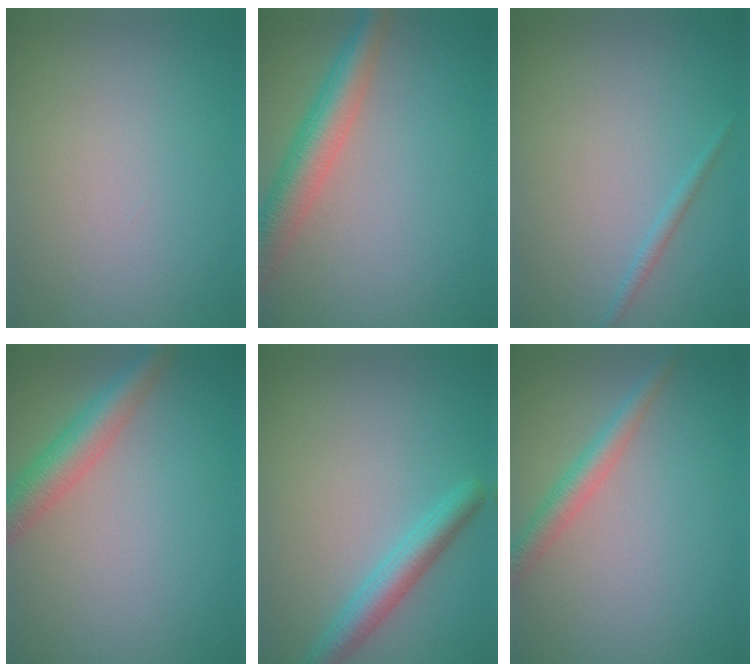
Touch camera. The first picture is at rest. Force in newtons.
{"total": 5.2, "press": 5.2, "slide": 0.2}
{"total": 0.9, "press": 0.9, "slide": 0.2}
{"total": 4.2, "press": 4.2, "slide": 0.1}
{"total": 3.2, "press": 3.2, "slide": 0.1}
{"total": 2.7, "press": 2.7, "slide": 0.2}